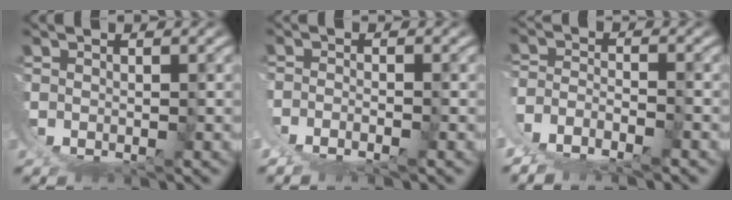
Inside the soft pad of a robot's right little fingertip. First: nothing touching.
{"total": 2.6, "force": [-0.4, 1.9, 1.8], "torque": [-0.037, -0.009, -0.005]}
{"total": 8.0, "force": [-0.9, 7.0, 3.7], "torque": [-0.106, -0.028, -0.017]}